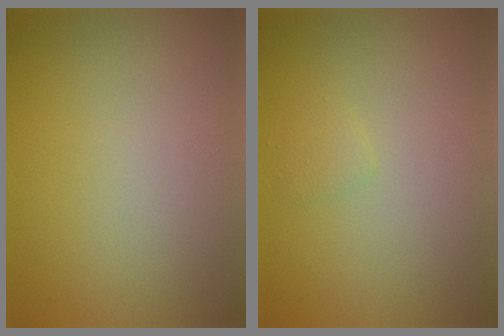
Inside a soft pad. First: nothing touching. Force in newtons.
{"total": 0.8, "press": 0.8, "slide": 0.1}